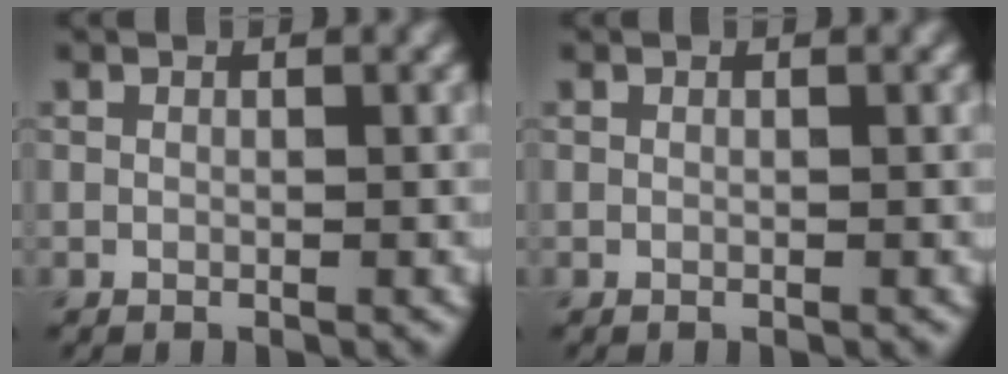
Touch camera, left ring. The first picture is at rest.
{"total": 0.0}